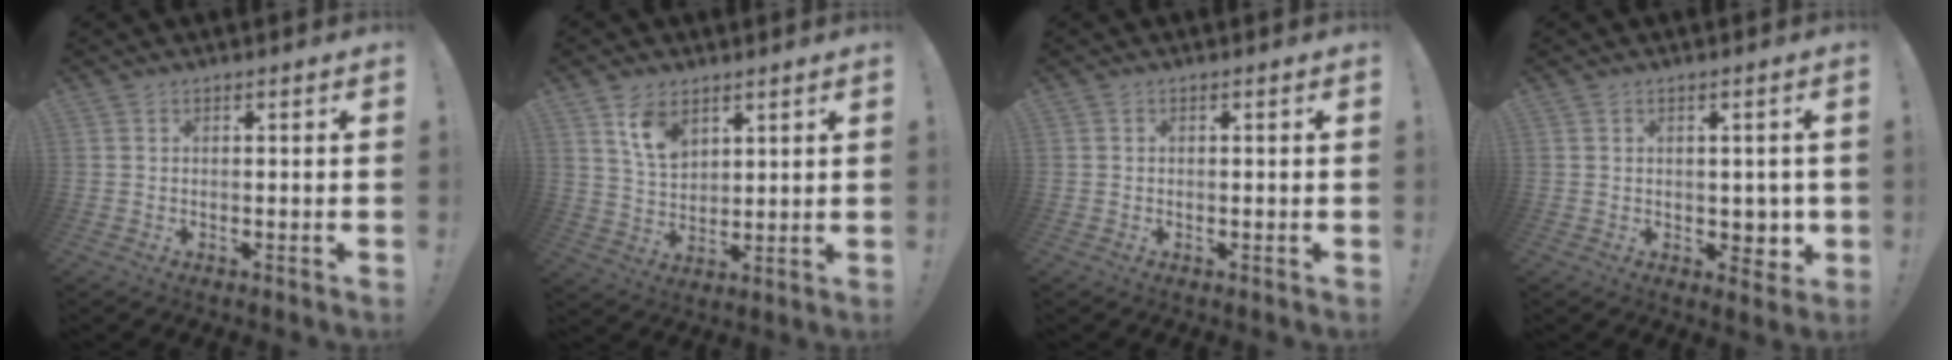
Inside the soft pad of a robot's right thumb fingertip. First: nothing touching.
{"total": 9.3, "force": [5.6, 5.8, 4.6], "torque": [-0.073, -0.024, 0.107]}
{"total": 0.0}
{"total": 4.5, "force": [0.5, 3.9, 2.2], "torque": [-0.008, -0.006, 0.010]}